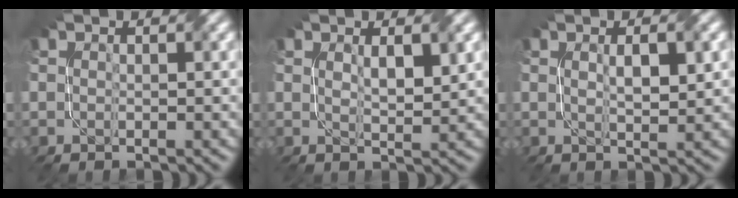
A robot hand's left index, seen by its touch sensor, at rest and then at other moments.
{"total": 2.1, "force": [0.8, 0.6, 1.9], "torque": [-0.037, -0.001, 0.021]}
{"total": 2.6, "force": [0.6, 0.7, 2.4], "torque": [-0.046, 0.003, 0.015]}